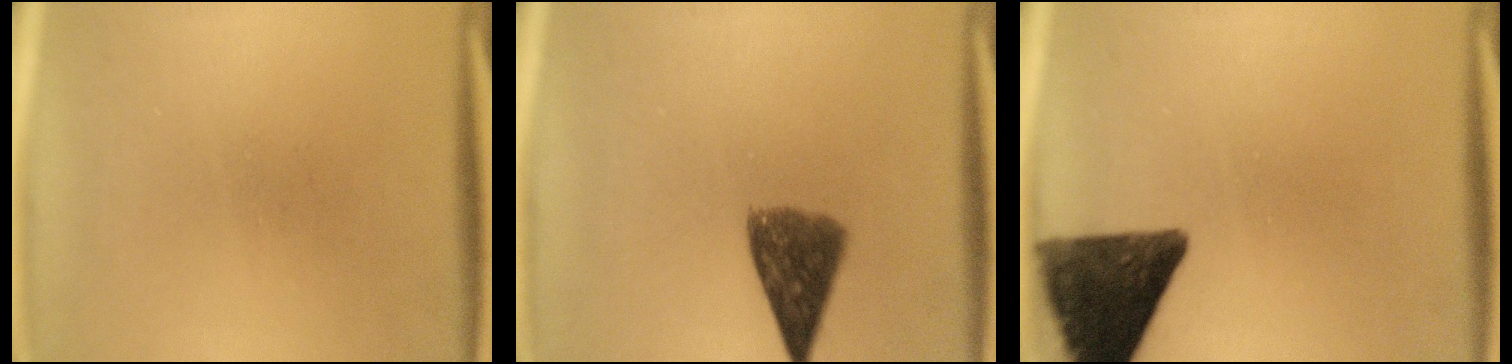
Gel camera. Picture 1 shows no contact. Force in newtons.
{"total": 7.6}
{"total": 13.0}